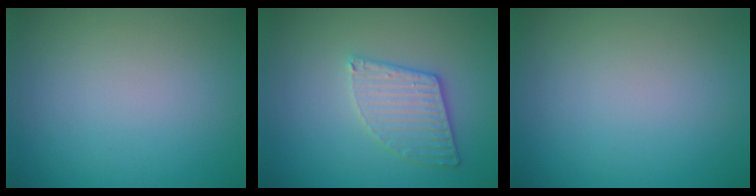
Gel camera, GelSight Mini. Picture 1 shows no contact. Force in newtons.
{"total": 3.2, "press": 3.0, "slide": 0.9}
{"total": 0.0}